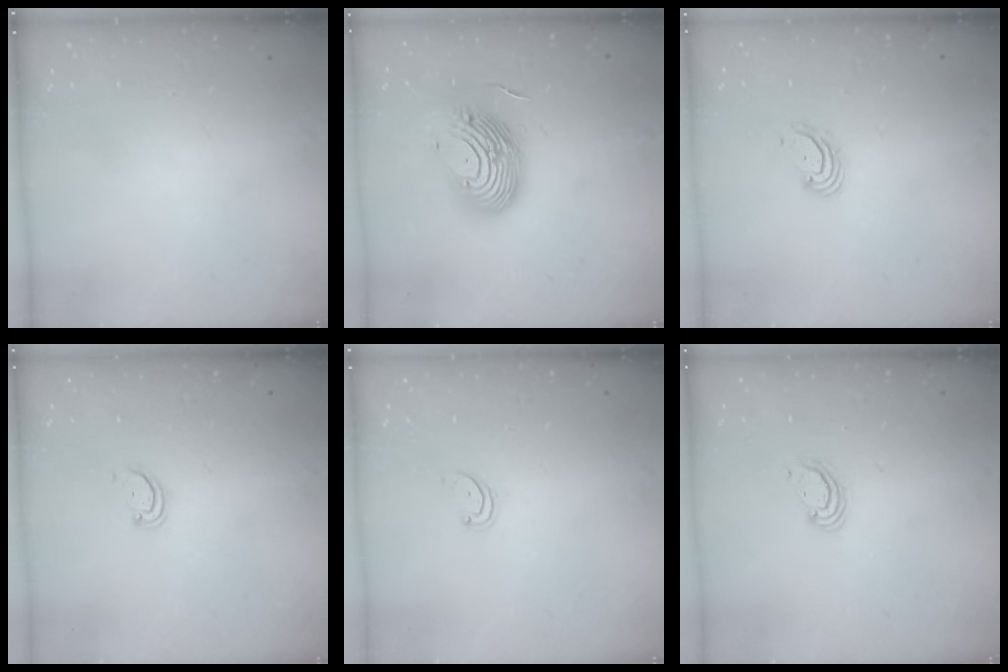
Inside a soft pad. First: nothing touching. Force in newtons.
{"total": 16.3, "press": 15.8, "slide": 4.1}
{"total": 3.0, "press": 3.0, "slide": 0.2}
{"total": 2.2, "press": 2.2, "slide": 0.2}
{"total": 1.5, "press": 1.5, "slide": 0.1}
{"total": 2.5, "press": 2.5, "slide": 0.2}